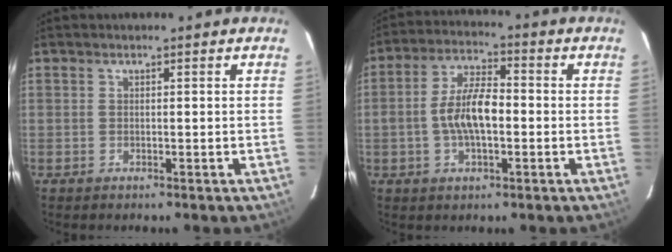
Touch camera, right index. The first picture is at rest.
{"total": 8.9, "force": [-1.4, 3.7, 8.0], "torque": [-0.157, 0.012, -0.024]}